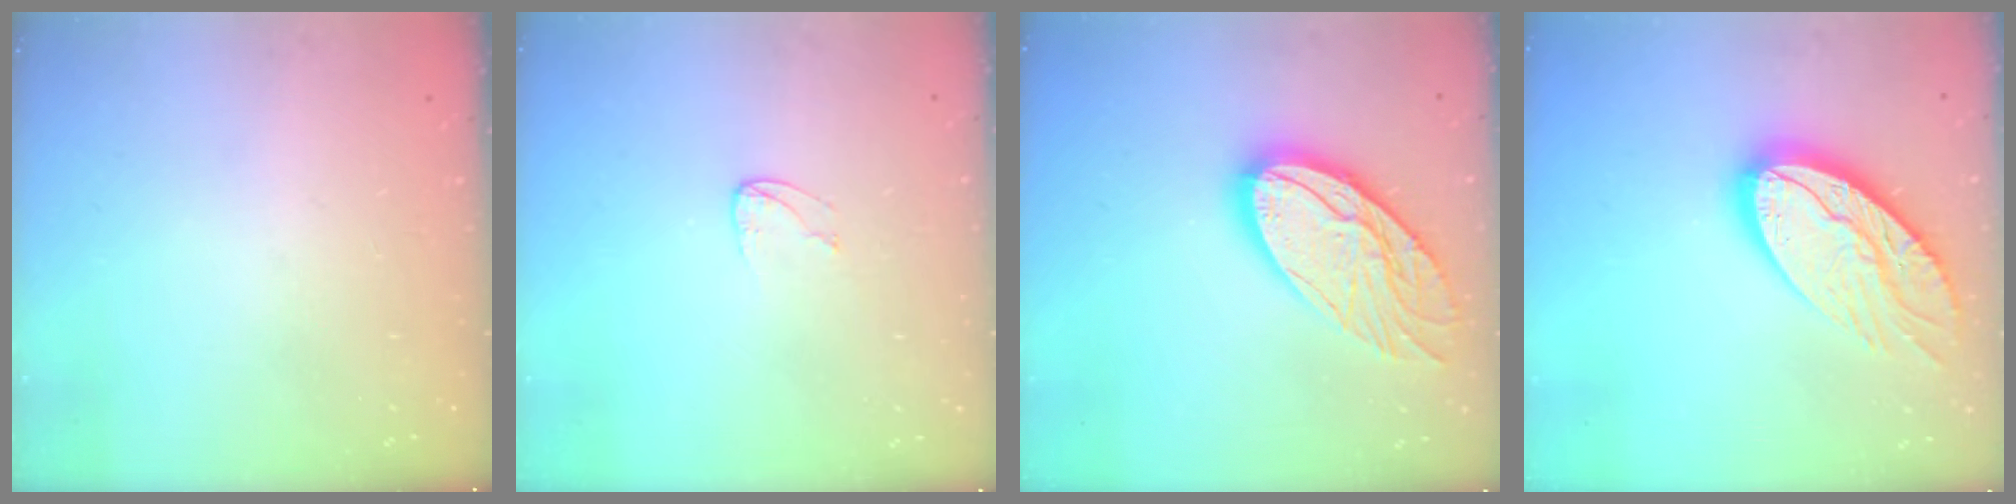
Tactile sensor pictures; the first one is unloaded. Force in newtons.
{"total": 3.5, "press": 3.5, "slide": 0.4}
{"total": 18.4, "press": 18.3, "slide": 1.8}
{"total": 18.3, "press": 18.3, "slide": 1.5}